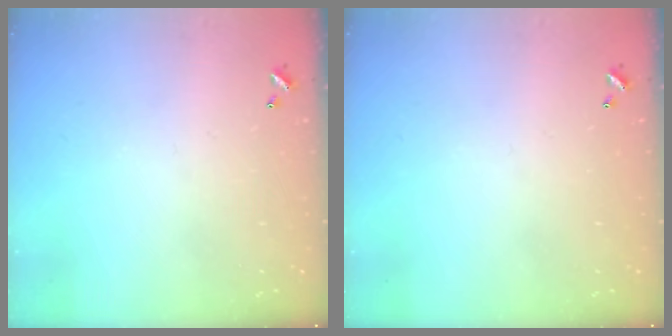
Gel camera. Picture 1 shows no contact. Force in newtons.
{"total": 0.0}